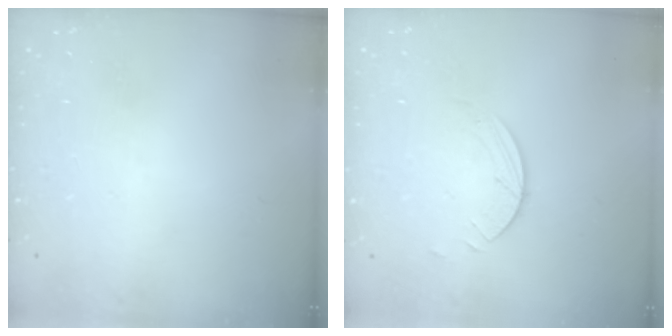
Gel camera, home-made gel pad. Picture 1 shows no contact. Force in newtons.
{"total": 2.0, "press": 2.0, "slide": 0.2}